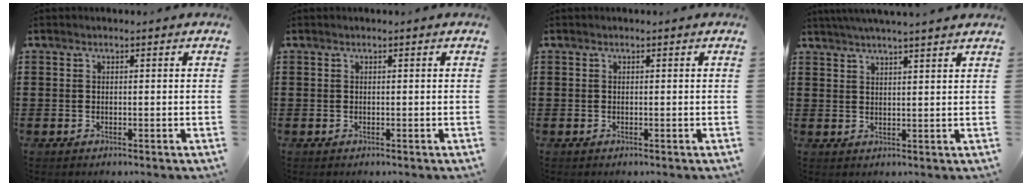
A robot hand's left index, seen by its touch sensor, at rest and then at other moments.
{"total": 0.0}
{"total": 0.0}
{"total": 3.2, "force": [2.9, -0.6, 1.1], "torque": [-0.029, -0.008, 0.051]}